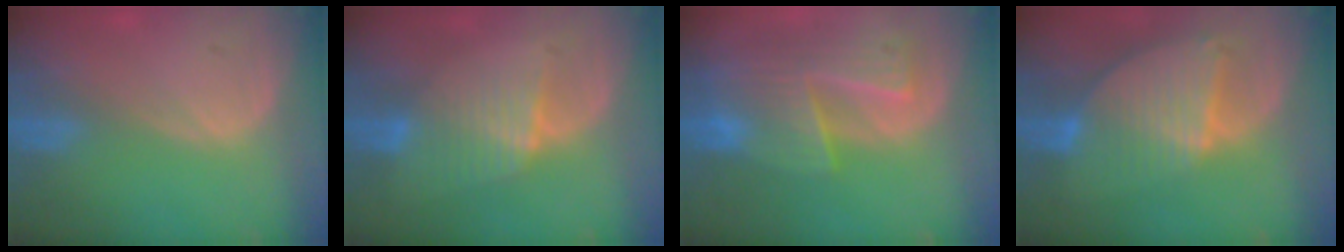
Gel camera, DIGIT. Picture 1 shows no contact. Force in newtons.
{"total": 6.5, "press": 5.7, "slide": 3.2}
{"total": 9.6, "press": 8.4, "slide": 4.7}
{"total": 8.6, "press": 7.4, "slide": 4.3}